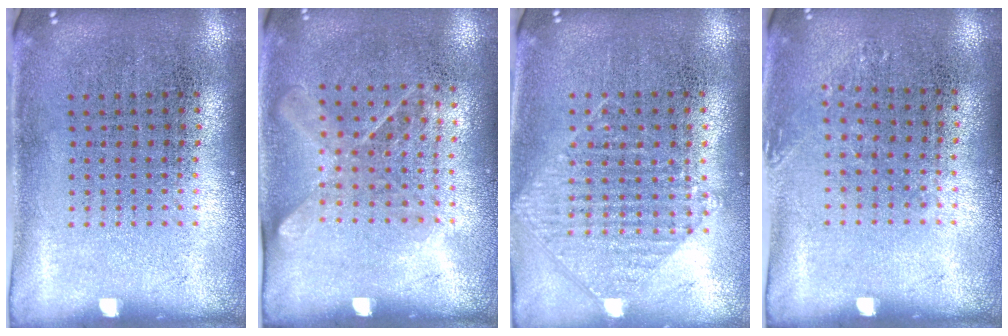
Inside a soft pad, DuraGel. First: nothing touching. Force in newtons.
{"total": 1.2, "press": 1.0, "slide": 0.7}
{"total": 0.9, "press": 0.9, "slide": 0.1}
{"total": 0.8, "press": 0.8, "slide": 0.1}